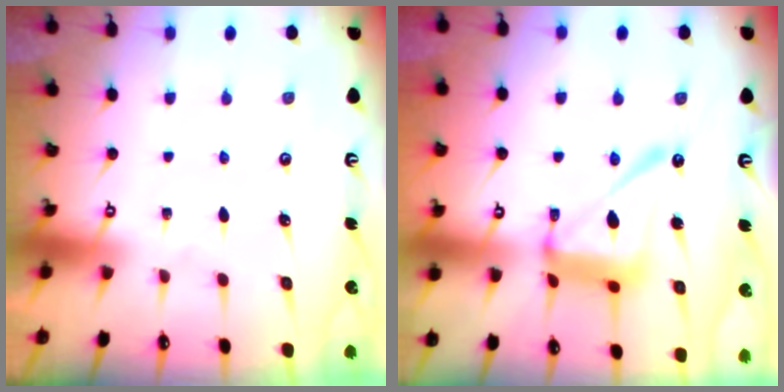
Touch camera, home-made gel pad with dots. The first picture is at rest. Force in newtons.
{"total": 14.6, "press": 14.6, "slide": 1.4}